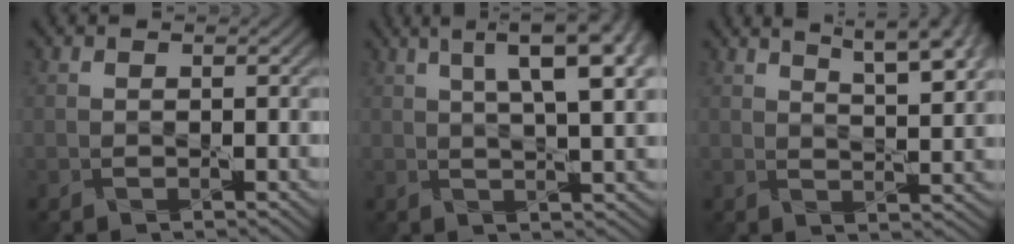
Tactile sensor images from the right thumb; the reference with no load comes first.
{"total": 11.2, "force": [4.8, 3.0, 9.6], "torque": [-0.125, 0.028, 0.064]}
{"total": 9.5, "force": [5.8, 2.9, 7.0], "torque": [-0.093, 0.016, 0.069]}